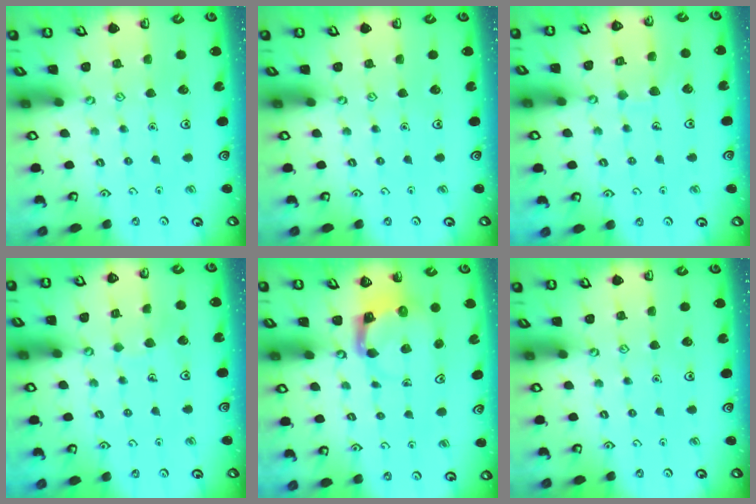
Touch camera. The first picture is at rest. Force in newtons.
{"total": 0.0}
{"total": 6.7, "press": 6.7, "slide": 0.4}
{"total": 3.6, "press": 3.6, "slide": 0.2}
{"total": 3.9, "press": 3.9, "slide": 0.8}
{"total": 0.0}